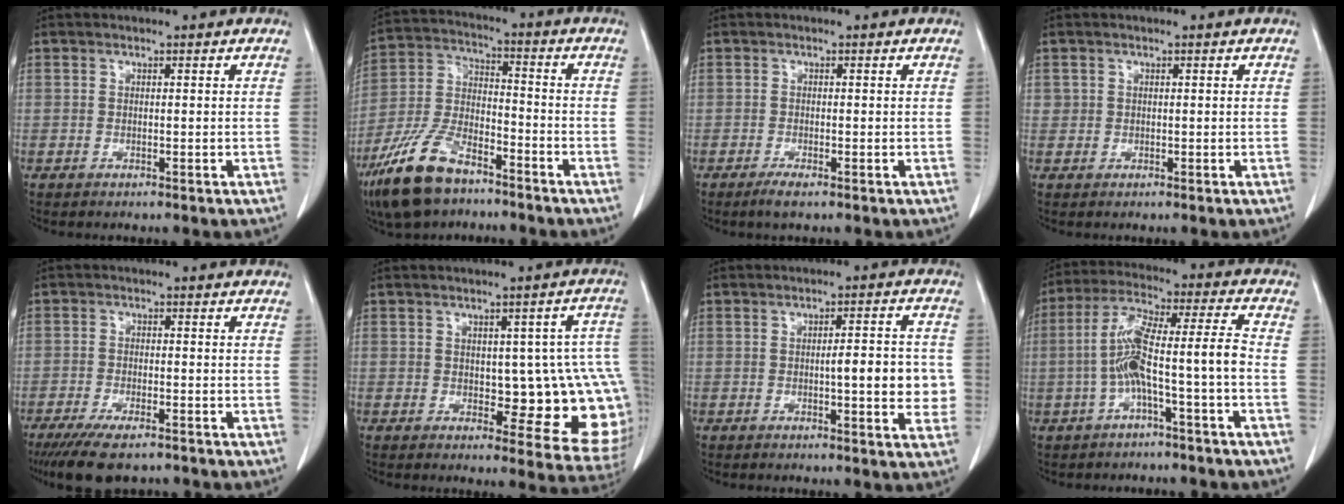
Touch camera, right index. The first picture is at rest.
{"total": 13.0, "force": [-8.9, 5.2, 8.0], "torque": [-0.176, -0.008, -0.172]}
{"total": 1.7, "force": [-1.2, 0.2, 1.2], "torque": [-0.026, -0.004, -0.022]}
{"total": 0.7, "force": [0.1, 0.7, 0.1], "torque": [0.006, 0.005, 0.003]}
{"total": 8.6, "force": [-6.6, 2.2, 5.1], "torque": [-0.081, -0.015, -0.104]}
{"total": 14.2, "force": [-1.2, 5.2, 13.1], "torque": [-0.111, 0.019, 0.000]}
{"total": 7.0, "force": [-0.7, 1.7, 6.8], "torque": [-0.085, 0.008, -0.010]}
{"total": 9.6, "force": [-2.6, 0.0, 9.2], "torque": [-0.183, 0.032, -0.046]}